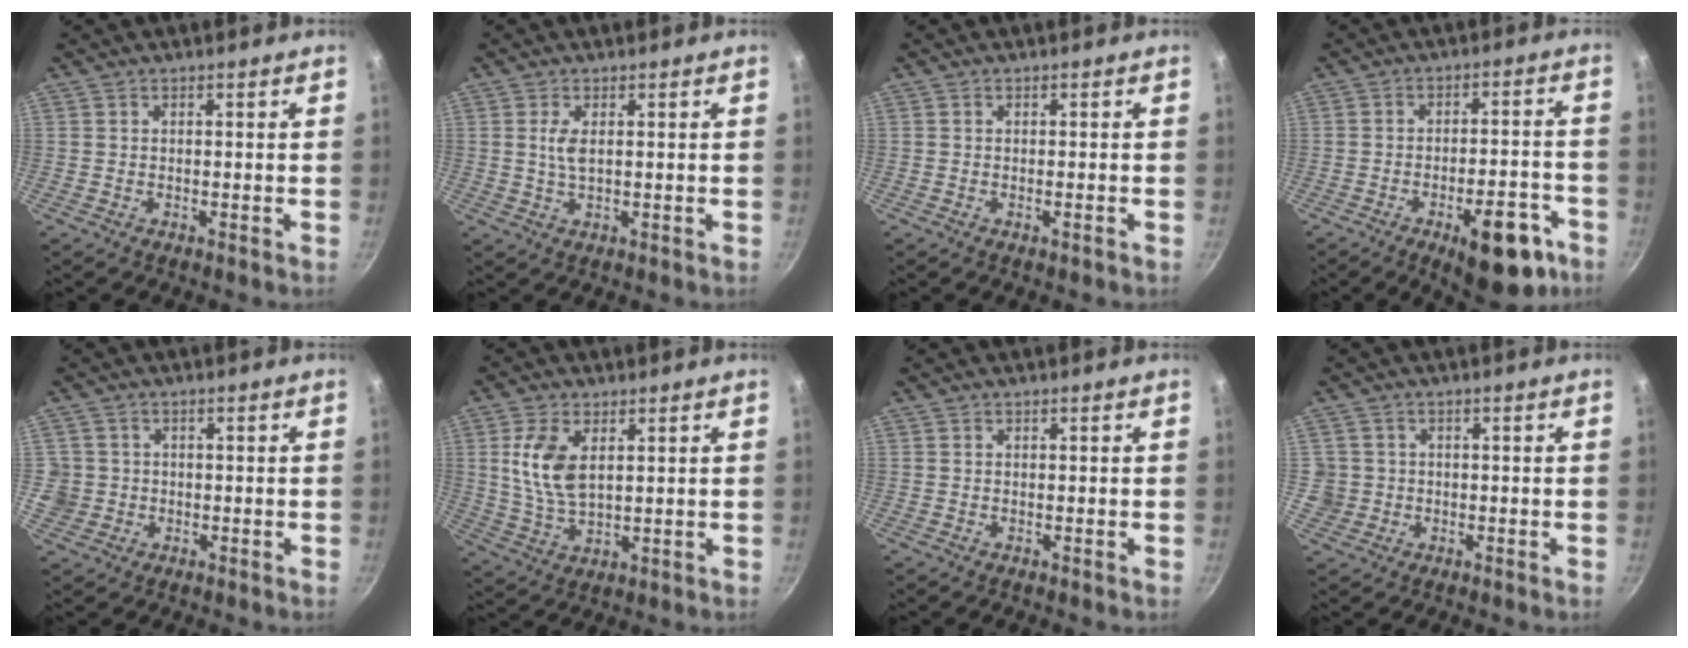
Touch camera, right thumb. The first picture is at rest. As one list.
[{"total": 2.9, "force": [0.7, 1.1, 2.6], "torque": [-0.053, -0.003, 0.014]}, {"total": 0.7, "force": [-0.4, 0.1, 0.6], "torque": [-0.013, 0.003, -0.008]}, {"total": 14.0, "force": [-7.0, 5.8, 10.6], "torque": [-0.100, 0.043, -0.084]}, {"total": 4.6, "force": [-0.3, 4.5, 0.9], "torque": [-0.004, 0.014, -0.001]}, {"total": 9.3, "force": [2.6, 5.0, 7.4], "torque": [-0.146, -0.015, 0.054]}, {"total": 0.0}, {"total": 4.0, "force": [-0.2, 3.9, 0.6], "torque": [0.005, 0.014, 0.002]}]